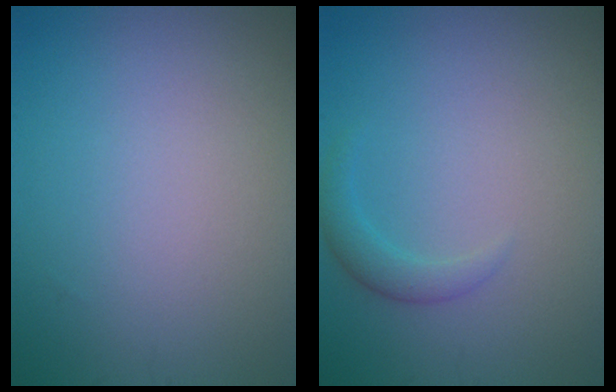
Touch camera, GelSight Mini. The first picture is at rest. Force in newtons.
{"total": 1.5, "press": 1.5, "slide": 0.2}